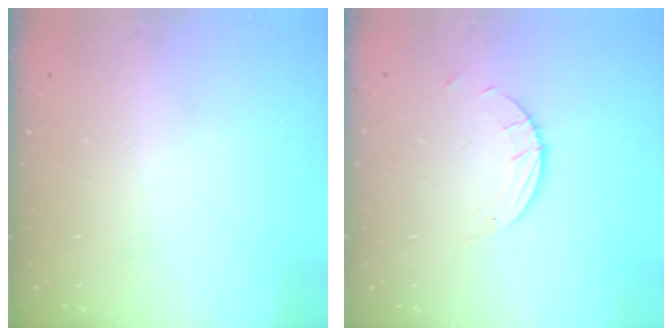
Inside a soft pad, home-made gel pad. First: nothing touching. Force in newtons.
{"total": 1.5, "press": 1.5, "slide": 0.1}